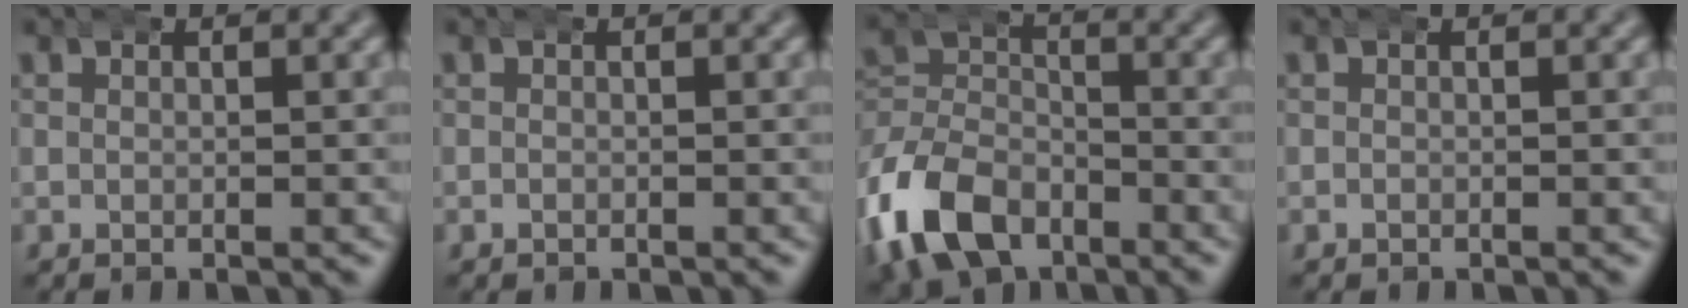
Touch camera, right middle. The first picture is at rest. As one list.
[{"total": 0.0}, {"total": 10.2, "force": [-4.2, 8.1, 4.5], "torque": [-0.112, -0.039, -0.064]}, {"total": 0.0}]